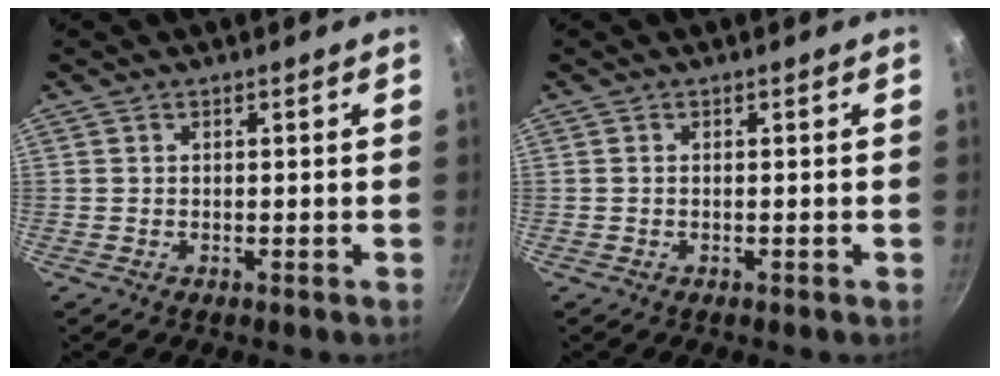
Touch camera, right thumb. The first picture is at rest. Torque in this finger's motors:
{"motor_torque": [-0.13, -0.03, 0.06, 0.43, 0.01]}